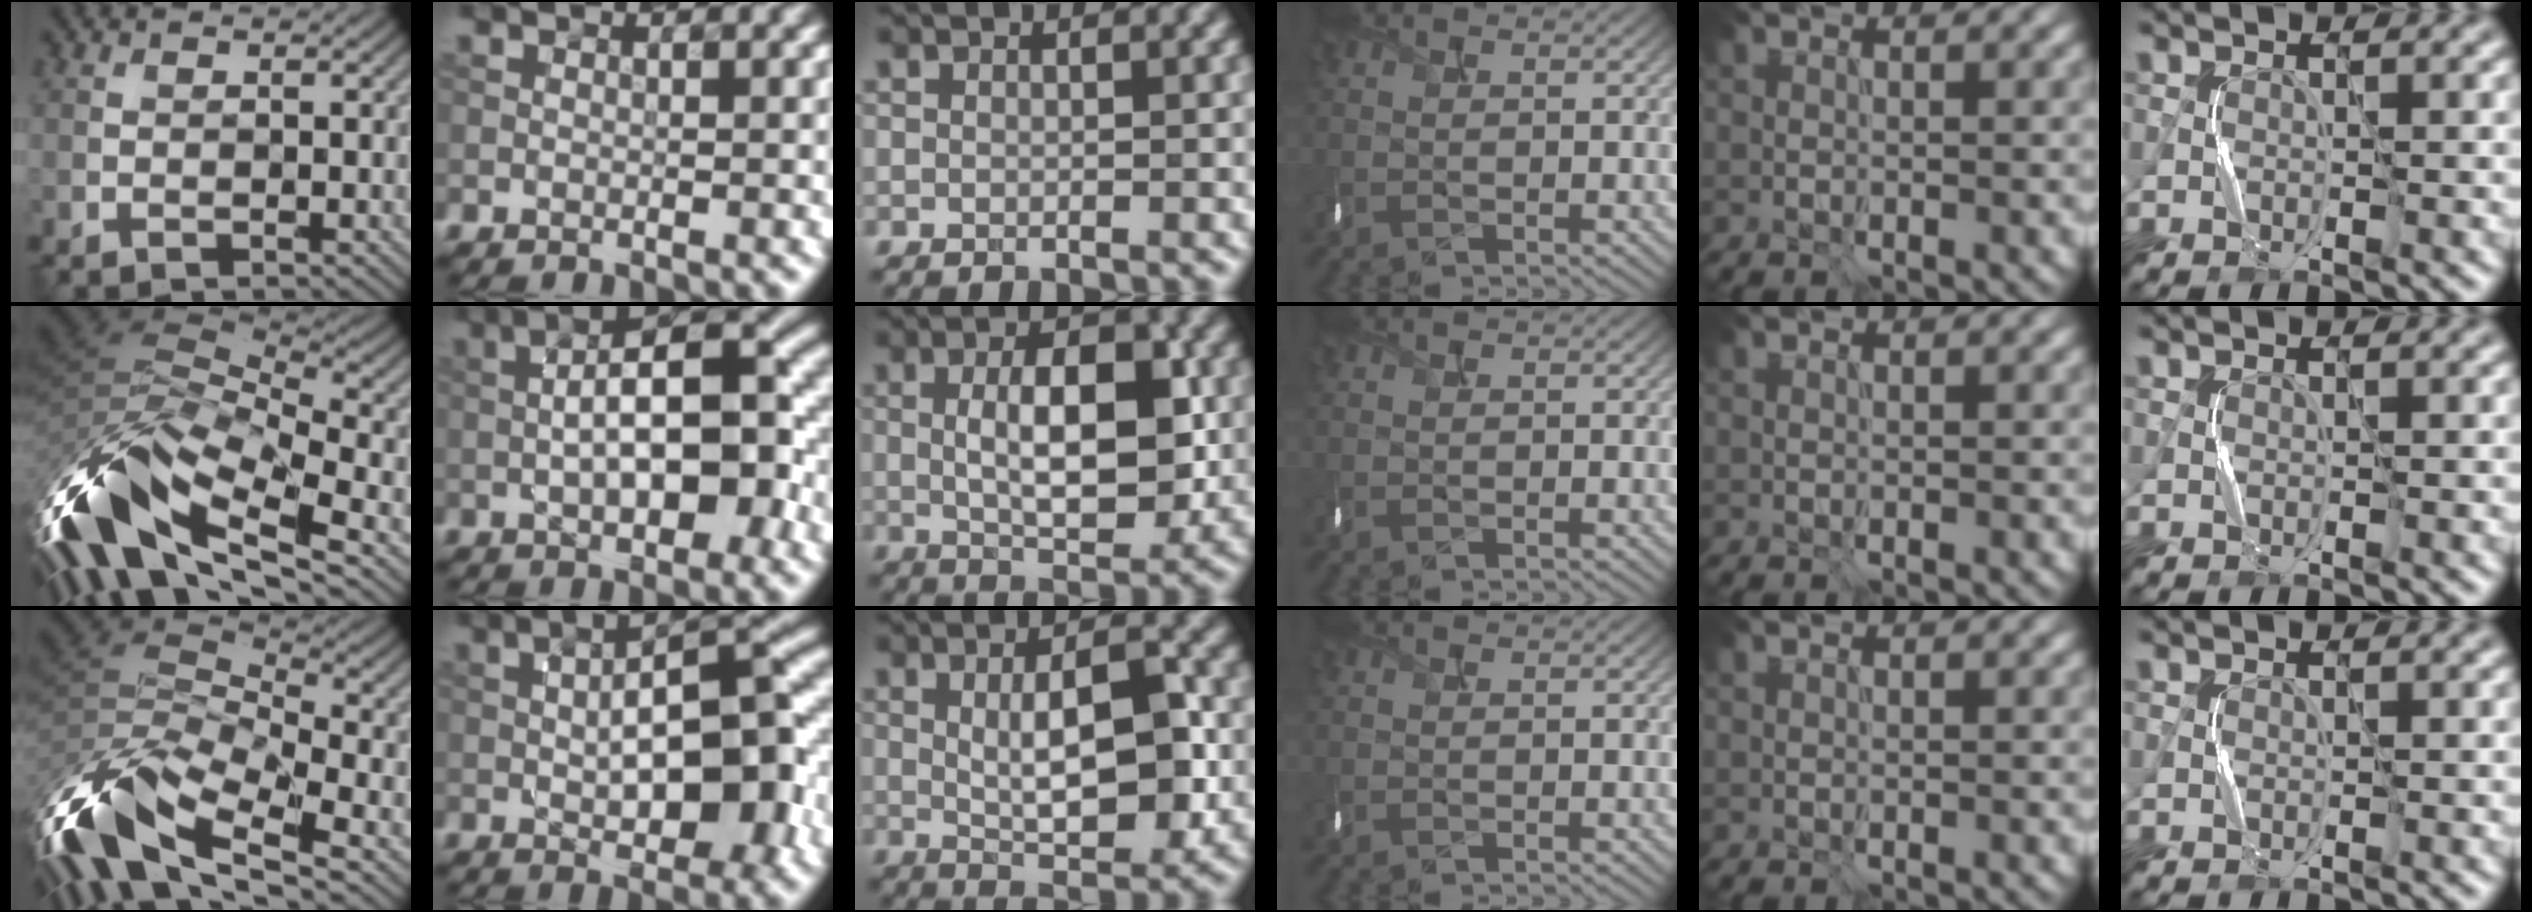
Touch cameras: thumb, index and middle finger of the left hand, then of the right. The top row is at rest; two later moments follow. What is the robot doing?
{"motion": "shake", "object": "box of matches"}